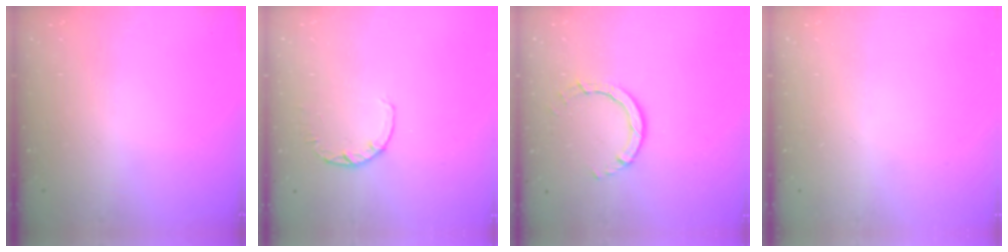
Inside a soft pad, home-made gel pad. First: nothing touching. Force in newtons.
{"total": 2.8, "press": 2.7, "slide": 0.5}
{"total": 4.7, "press": 4.7, "slide": 0.3}
{"total": 0.0}